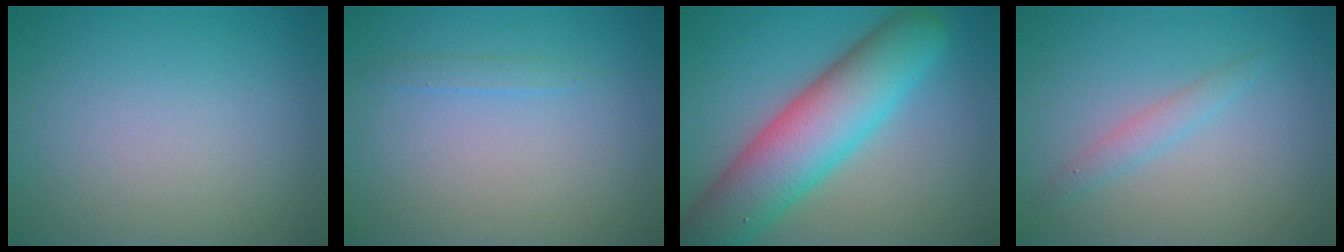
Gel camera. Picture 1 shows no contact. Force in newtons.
{"total": 0.7, "press": 0.7, "slide": 0.1}
{"total": 9.5, "press": 9.5, "slide": 0.5}
{"total": 1.4, "press": 1.4, "slide": 0.1}